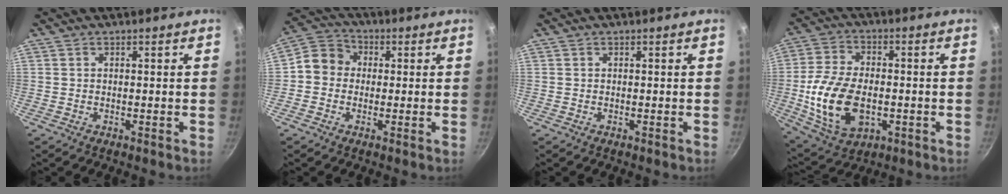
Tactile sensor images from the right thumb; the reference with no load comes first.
{"total": 7.1, "force": [-0.1, 6.4, 3.1], "torque": [-0.030, 0.017, -0.028]}
{"total": 0.0}
{"total": 16.4, "force": [-2.8, 10.2, 12.5], "torque": [-0.228, 0.011, -0.042]}